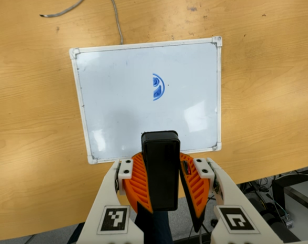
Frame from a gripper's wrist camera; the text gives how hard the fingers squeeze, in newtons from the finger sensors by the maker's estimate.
{"total": 10.8, "left": 10.1, "right": 11.4}